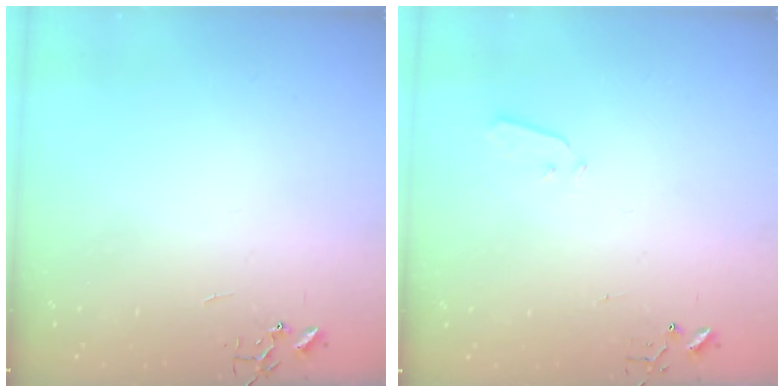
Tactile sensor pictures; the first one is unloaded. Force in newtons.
{"total": 3.0, "press": 2.9, "slide": 0.7}